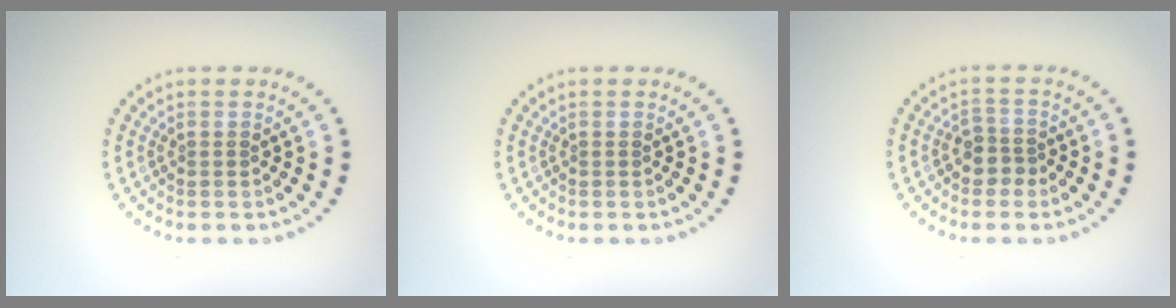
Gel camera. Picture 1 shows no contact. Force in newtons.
{"total": 0.0}
{"total": 2.0, "press": 1.7, "slide": 1.0}